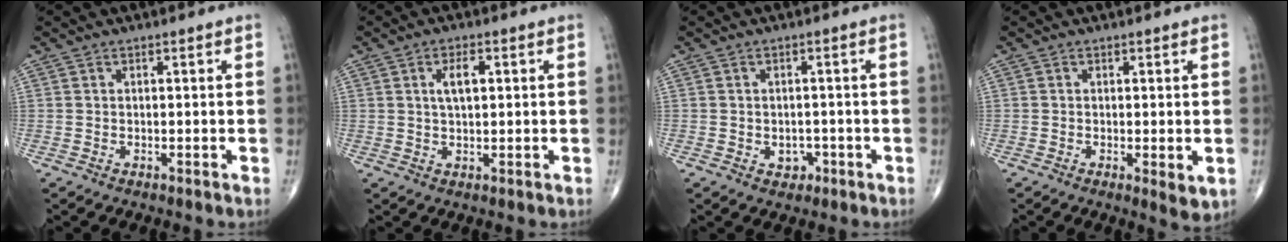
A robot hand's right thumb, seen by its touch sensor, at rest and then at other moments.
{"total": 4.0, "force": [1.0, 1.8, 3.4], "torque": [-0.058, 0.002, 0.018]}
{"total": 2.5, "force": [-0.9, 2.1, 1.1], "torque": [0.002, 0.005, -0.010]}
{"total": 3.2, "force": [-0.5, 1.0, 3.1], "torque": [-0.048, -0.012, -0.009]}